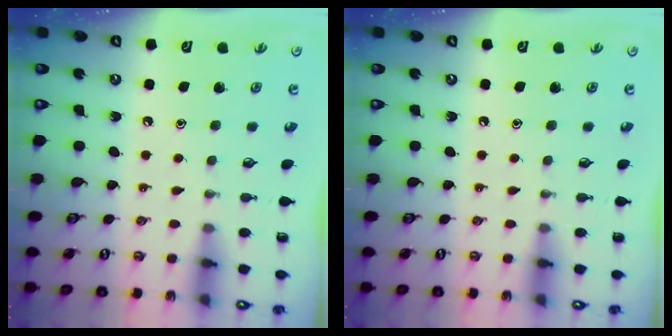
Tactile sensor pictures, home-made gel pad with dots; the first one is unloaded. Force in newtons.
{"total": 0.0}